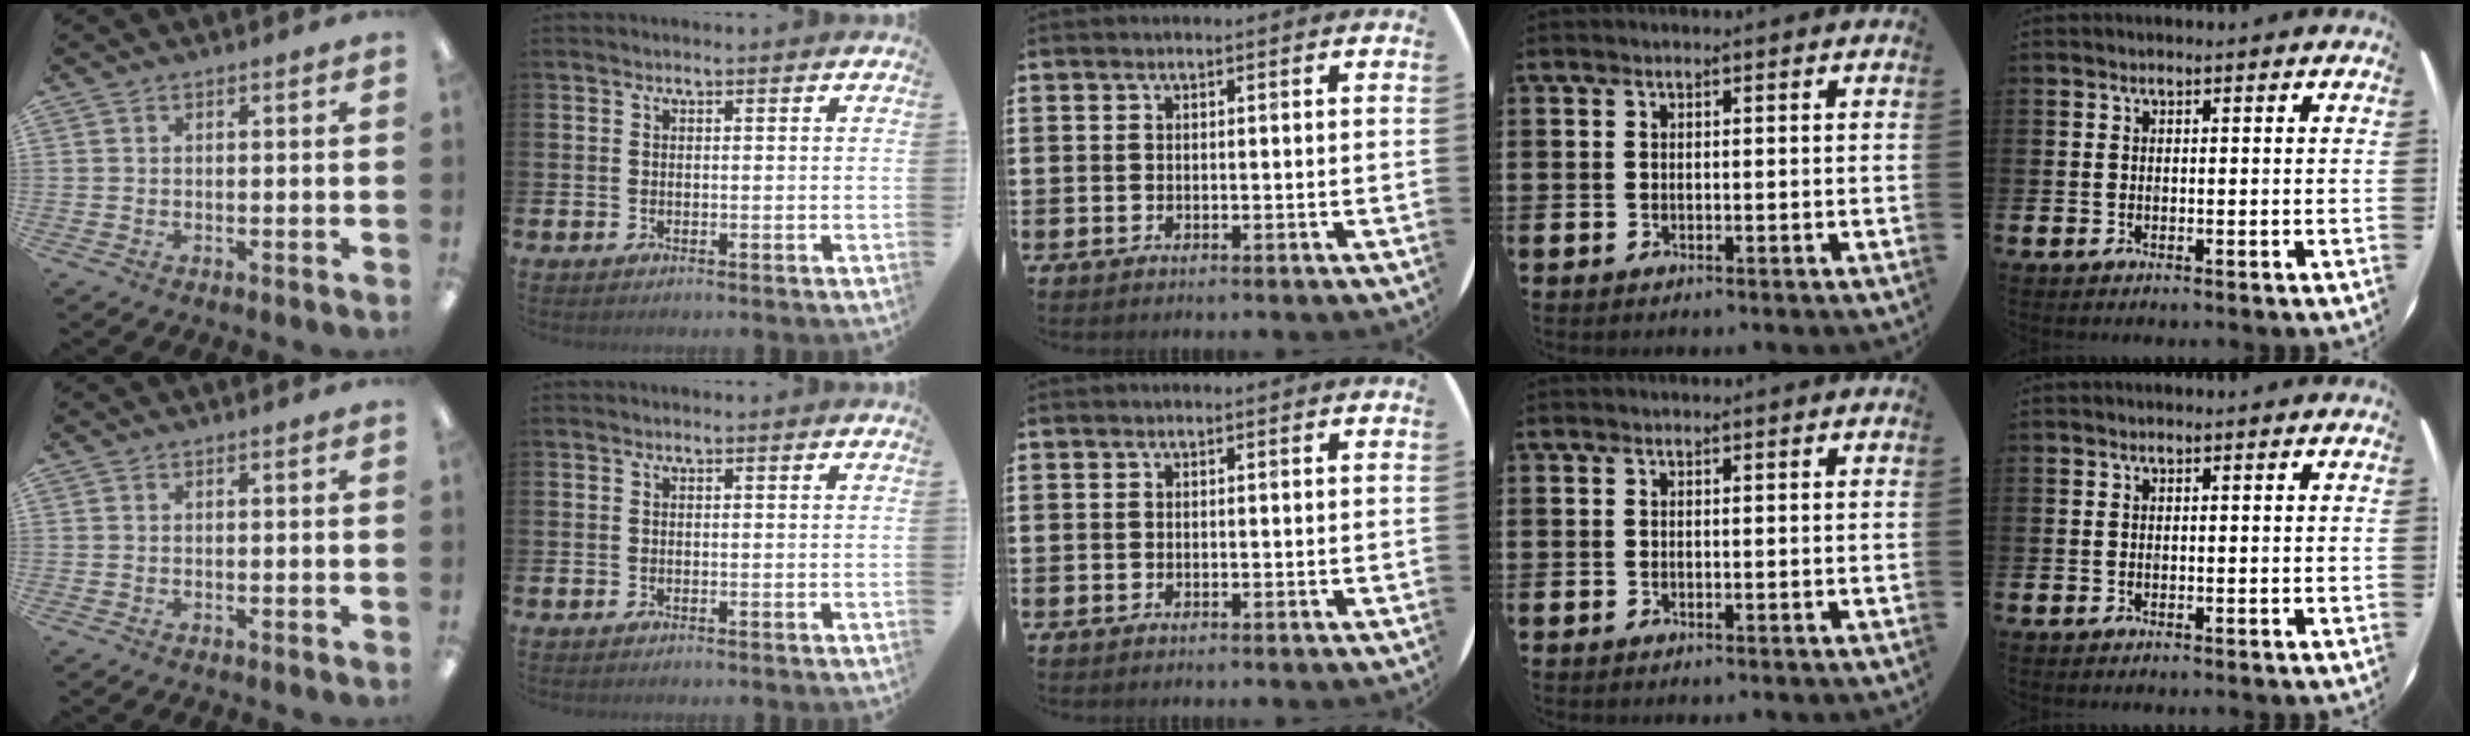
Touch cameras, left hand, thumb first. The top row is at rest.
{}